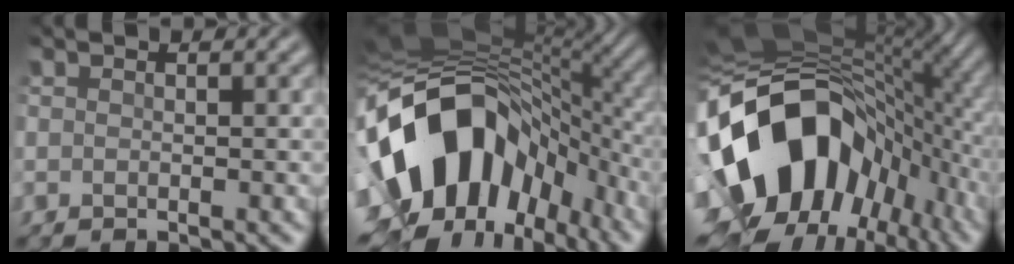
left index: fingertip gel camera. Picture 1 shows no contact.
{"total": 16.7, "force": [-3.6, 11.7, 11.3], "torque": [-0.209, -0.009, -0.054]}
{"total": 17.1, "force": [-2.8, 12.5, 11.4], "torque": [-0.209, 0.001, -0.045]}